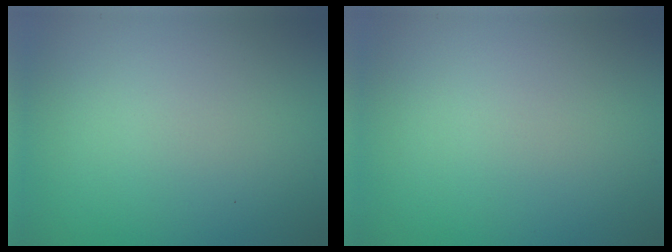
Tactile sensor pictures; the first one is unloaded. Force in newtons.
{"total": 0.0}